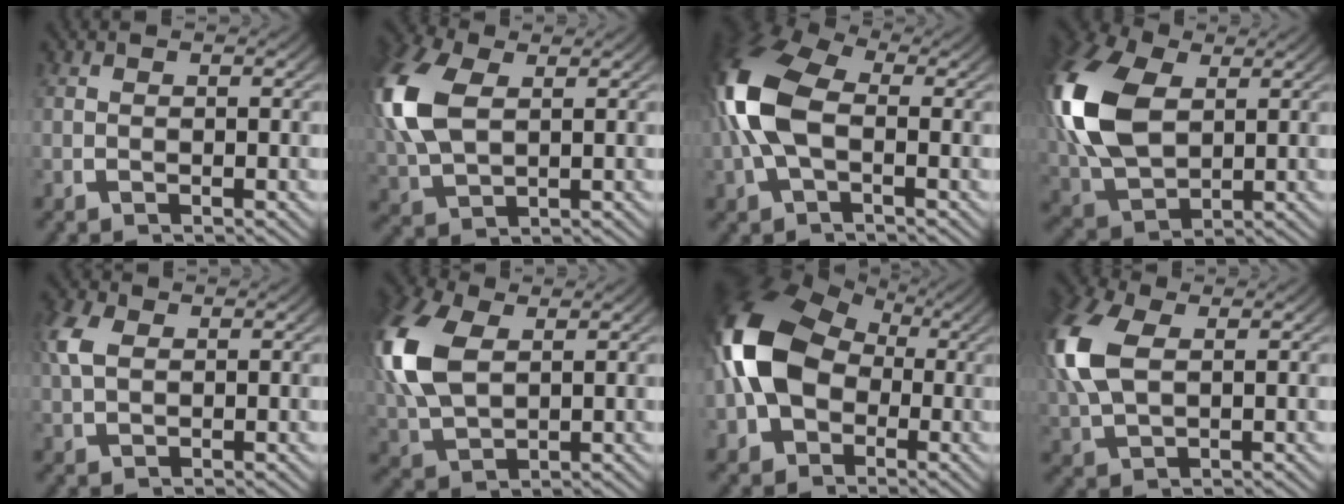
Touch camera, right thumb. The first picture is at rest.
{"total": 7.5, "force": [1.7, 5.2, 5.3], "torque": [-0.150, -0.020, 0.049]}
{"total": 9.6, "force": [0.6, 6.3, 7.2], "torque": [-0.172, -0.003, 0.013]}
{"total": 12.2, "force": [1.5, 8.6, 8.5], "torque": [-0.220, -0.039, 0.046]}
{"total": 3.0, "force": [1.1, 2.0, 2.0], "torque": [-0.050, 0.002, 0.025]}
{"total": 8.5, "force": [1.7, 5.9, 5.9], "torque": [-0.166, -0.026, 0.052]}
{"total": 10.9, "force": [0.4, 8.6, 6.7], "torque": [-0.163, -0.022, 0.015]}
{"total": 6.7, "force": [1.6, 4.5, 4.7], "torque": [-0.139, -0.016, 0.044]}